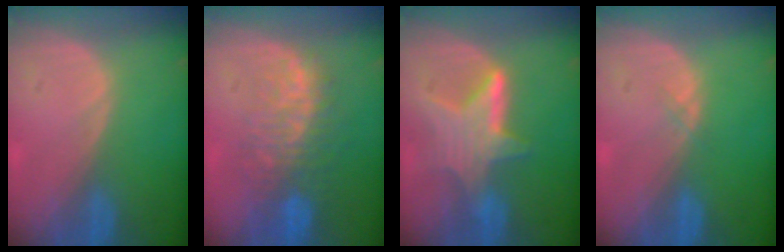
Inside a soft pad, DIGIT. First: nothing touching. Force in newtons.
{"total": 9.9, "press": 8.4, "slide": 5.2}
{"total": 6.4, "press": 6.4, "slide": 0.6}
{"total": 0.6, "press": 0.5, "slide": 0.2}